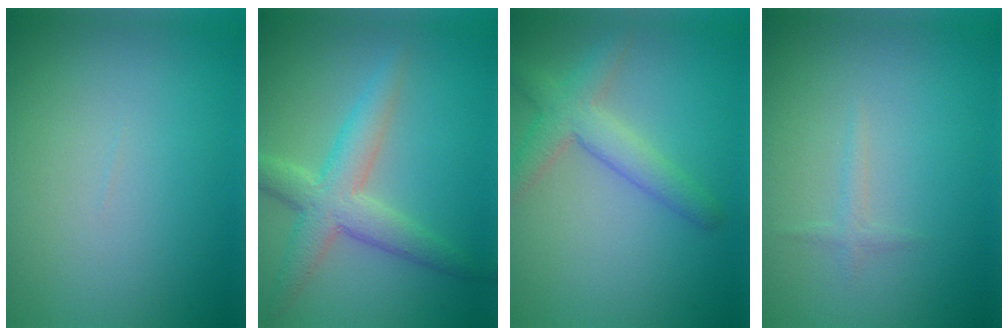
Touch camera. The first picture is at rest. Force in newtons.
{"total": 4.6, "press": 4.6, "slide": 0.0}
{"total": 3.6, "press": 3.6, "slide": 0.1}
{"total": 0.8, "press": 0.8, "slide": 0.1}